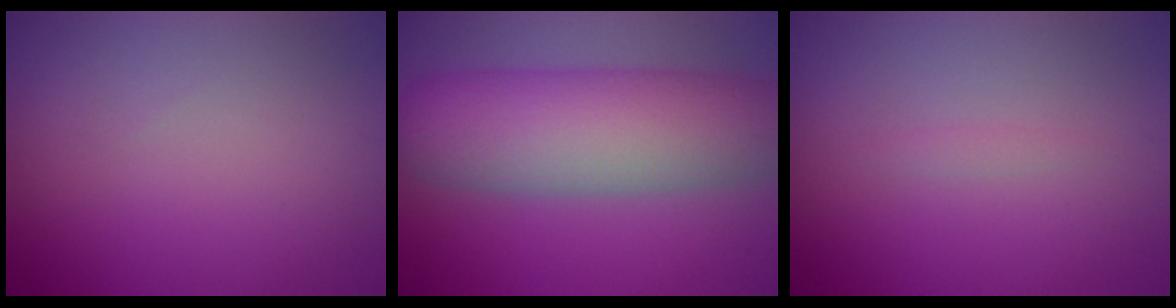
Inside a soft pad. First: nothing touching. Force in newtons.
{"total": 10.2, "press": 10.2, "slide": 0.3}
{"total": 0.6, "press": 0.6, "slide": 0.0}